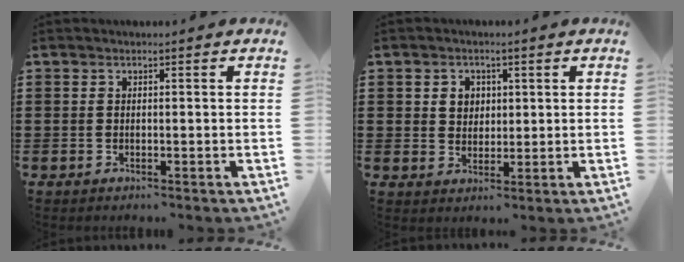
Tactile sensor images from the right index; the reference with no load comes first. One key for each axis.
{"total": 3.0, "fx": 1.0, "fy": 2.6, "fz": 1.0, "tx": -0.029, "ty": 0.011, "tz": 0.015}